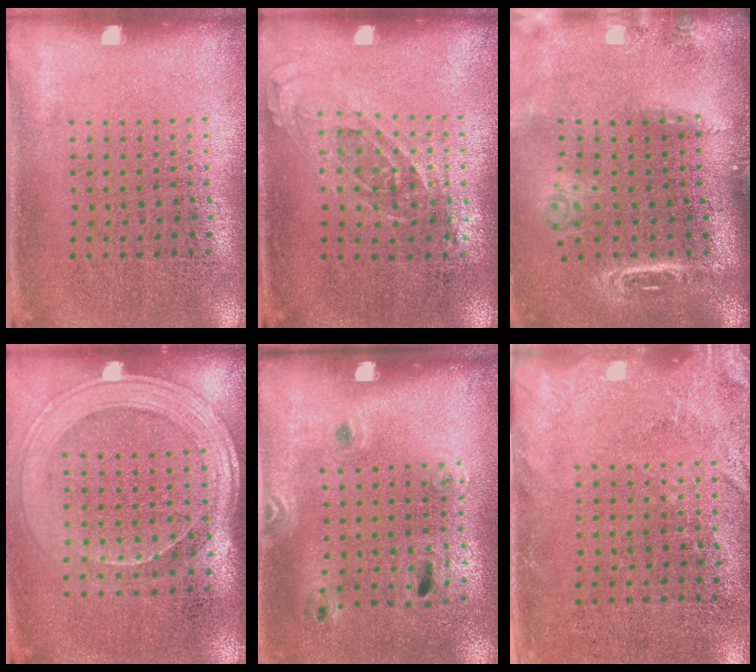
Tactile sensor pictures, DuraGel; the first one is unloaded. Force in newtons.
{"total": 0.7, "press": 0.7, "slide": 0.3}
{"total": 1.9, "press": 1.7, "slide": 0.9}
{"total": 1.9, "press": 1.7, "slide": 0.8}
{"total": 1.5, "press": 0.8, "slide": 1.3}
{"total": 2.6, "press": 2.1, "slide": 1.5}